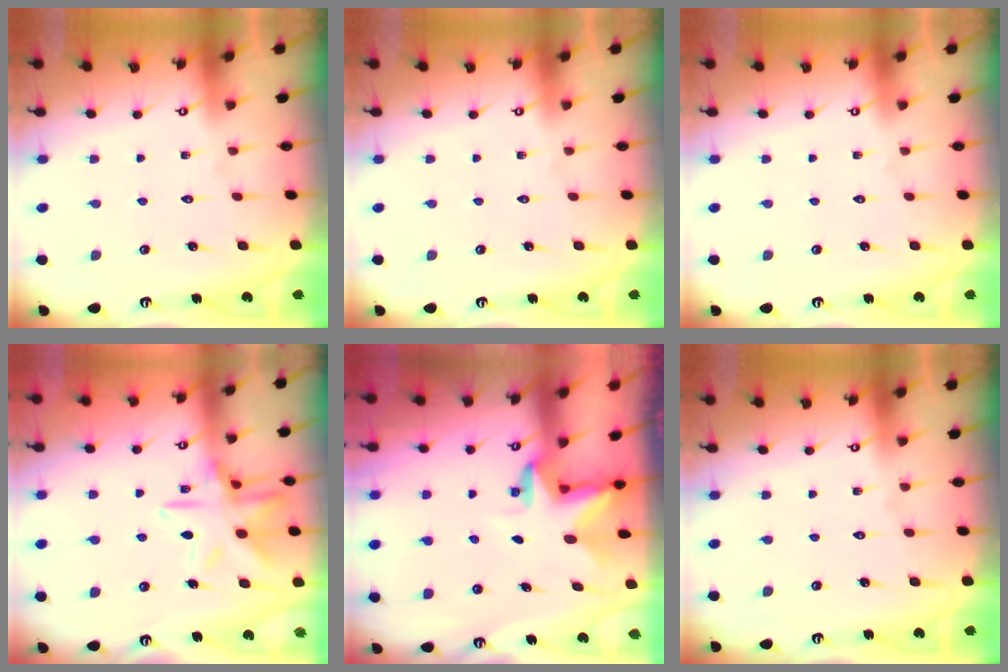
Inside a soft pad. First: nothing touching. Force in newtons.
{"total": 0.0}
{"total": 0.0}
{"total": 14.6, "press": 14.6, "slide": 1.1}
{"total": 2.8, "press": 2.8, "slide": 0.2}
{"total": 0.0}